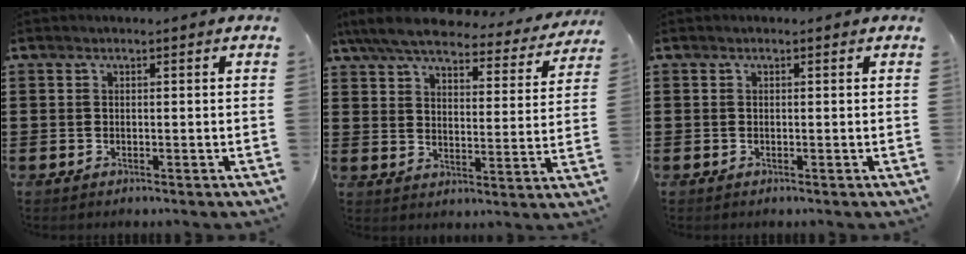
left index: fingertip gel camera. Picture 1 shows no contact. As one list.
[{"total": 7.0, "force": [6.3, 1.2, 2.8], "torque": [-0.082, -0.031, 0.111]}, {"total": 0.0}]